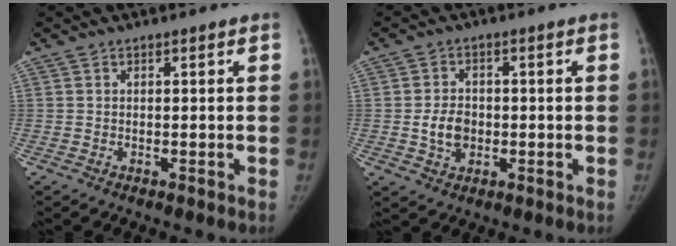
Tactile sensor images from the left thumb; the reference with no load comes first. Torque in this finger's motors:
{"motor_torque": [-0.14, 0.12, 0.45, -0.37, 0.02]}